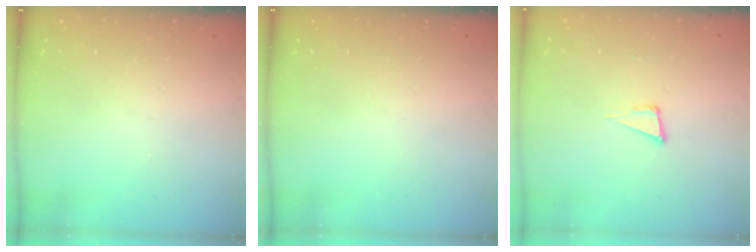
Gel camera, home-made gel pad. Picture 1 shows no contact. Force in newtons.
{"total": 0.0}
{"total": 4.0, "press": 2.7, "slide": 2.9}